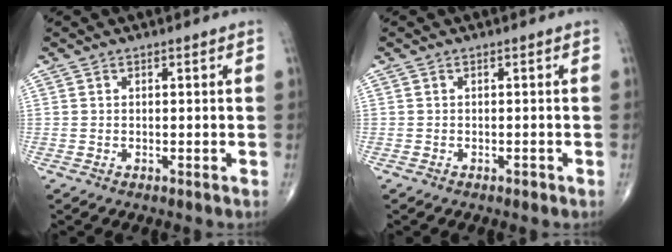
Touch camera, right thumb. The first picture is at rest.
{"total": 0.6, "force": [-0.4, 0.3, 0.2], "torque": [0.000, 0.000, -0.008]}